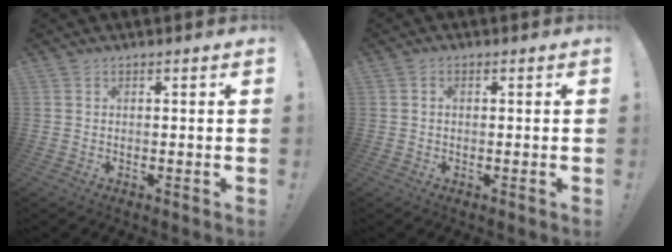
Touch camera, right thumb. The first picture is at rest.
{"total": 0.9, "force": [-0.1, 0.7, 0.6], "torque": [-0.011, 0.004, -0.003]}